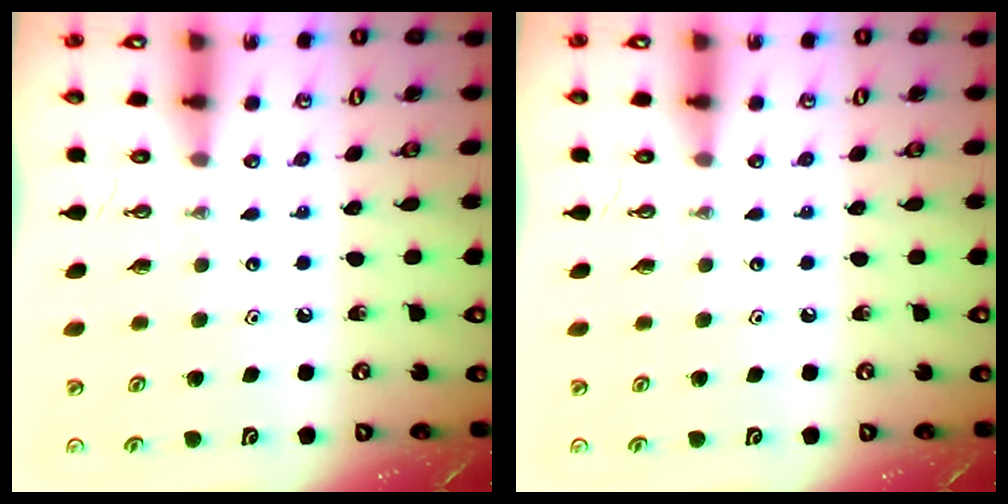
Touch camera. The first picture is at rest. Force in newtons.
{"total": 0.0}